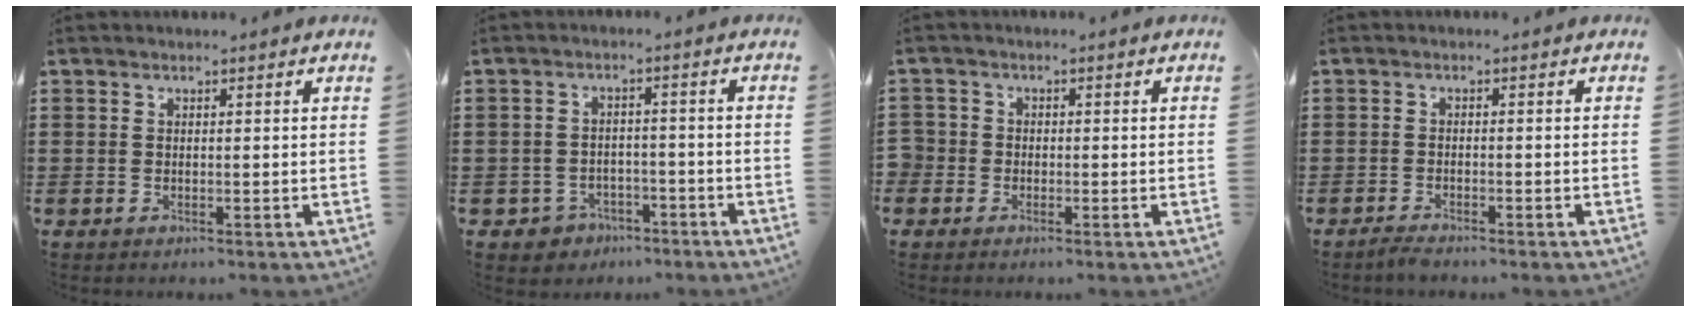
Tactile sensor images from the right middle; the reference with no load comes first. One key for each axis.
{"total": 3.0, "fx": -2.5, "fy": 1.5, "fz": 0.1, "tx": -0.013, "ty": 0.005, "tz": -0.055}
{"total": 1.8, "fx": -0.7, "fy": 1.7, "fz": 0.0, "tx": -0.008, "ty": 0.004, "tz": -0.018}
{"total": 1.5, "fx": -1.4, "fy": 0.0, "fz": 0.5, "tx": -0.012, "ty": -0.002, "tz": -0.026}